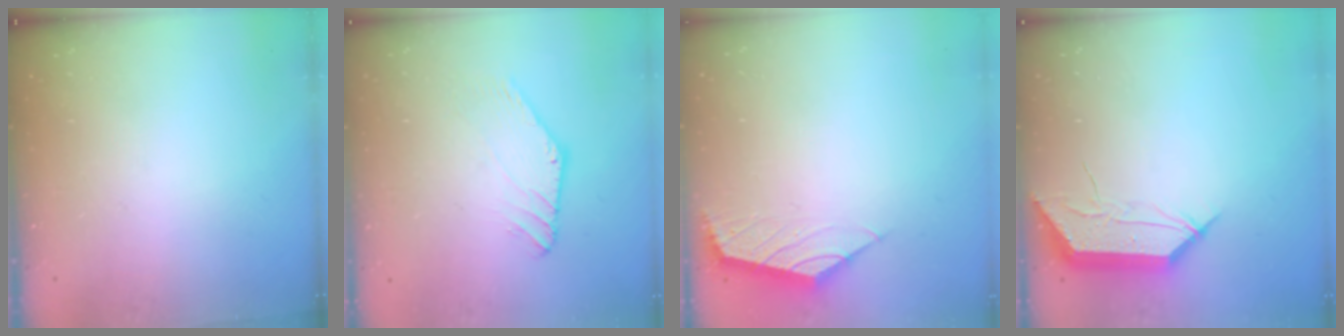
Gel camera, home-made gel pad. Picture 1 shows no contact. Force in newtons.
{"total": 1.4, "press": 1.4, "slide": 0.0}
{"total": 2.1, "press": 2.0, "slide": 0.6}
{"total": 9.9, "press": 9.8, "slide": 1.1}